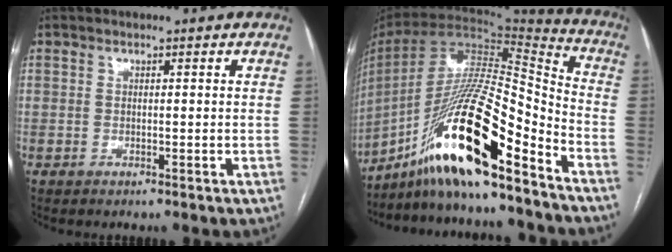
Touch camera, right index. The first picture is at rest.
{"total": 21.3, "force": [-13.8, 2.4, 16.0], "torque": [-0.311, -0.007, -0.249]}